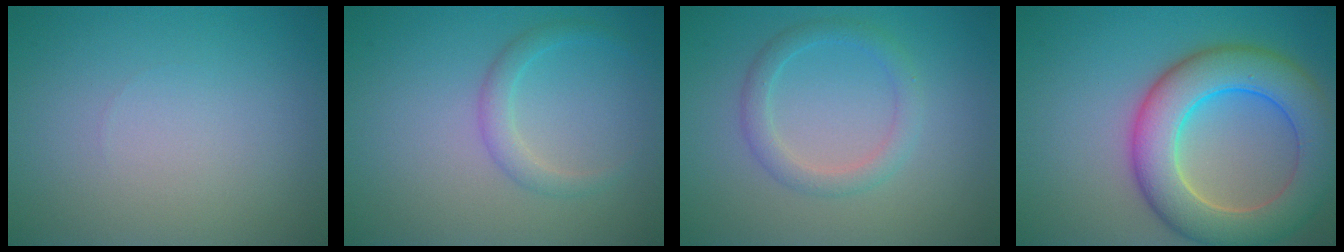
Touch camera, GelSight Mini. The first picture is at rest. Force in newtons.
{"total": 1.8, "press": 1.8, "slide": 0.0}
{"total": 2.4, "press": 2.3, "slide": 0.1}
{"total": 9.2, "press": 9.1, "slide": 0.3}